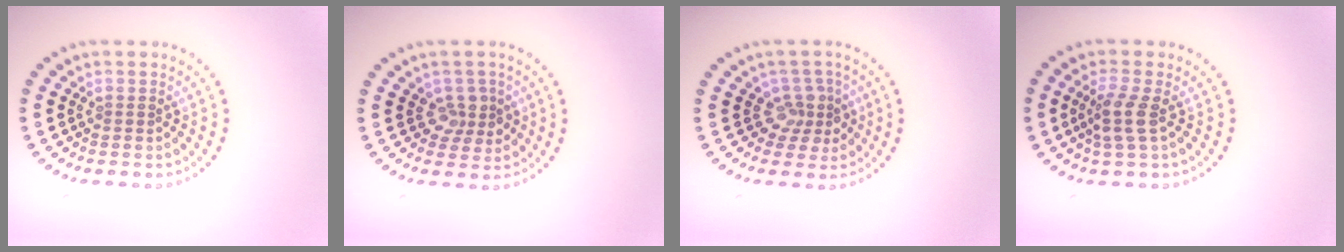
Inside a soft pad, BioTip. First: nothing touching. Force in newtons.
{"total": 2.3, "press": 2.0, "slide": 1.2}
{"total": 2.7, "press": 2.0, "slide": 1.8}
{"total": 2.4, "press": 1.9, "slide": 1.5}